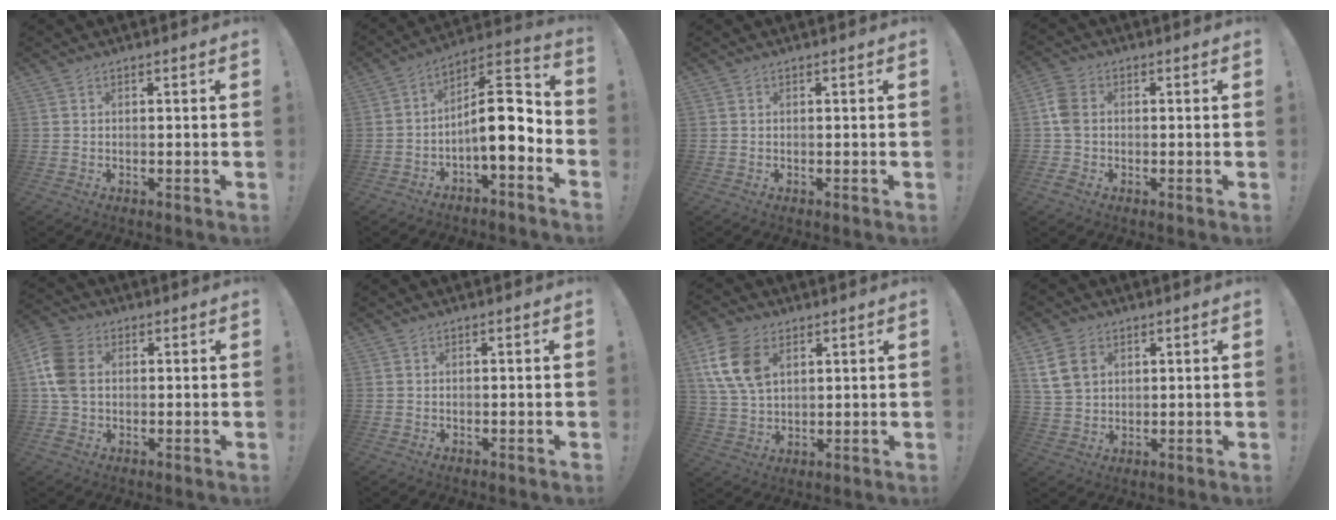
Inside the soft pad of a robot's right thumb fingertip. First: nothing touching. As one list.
[{"total": 13.0, "force": [-2.2, 5.0, 11.8], "torque": [-0.179, 0.006, -0.036]}, {"total": 0.0}, {"total": 7.4, "force": [-0.3, 5.6, 4.8], "torque": [-0.103, 0.009, -0.002]}, {"total": 11.2, "force": [1.2, 8.2, 7.6], "torque": [-0.162, 0.010, 0.028]}, {"total": 0.0}, {"total": 14.3, "force": [5.8, 9.9, 8.6], "torque": [-0.176, -0.009, 0.115]}, {"total": 10.1, "force": [3.9, 7.4, 5.7], "torque": [-0.107, -0.004, 0.081]}]